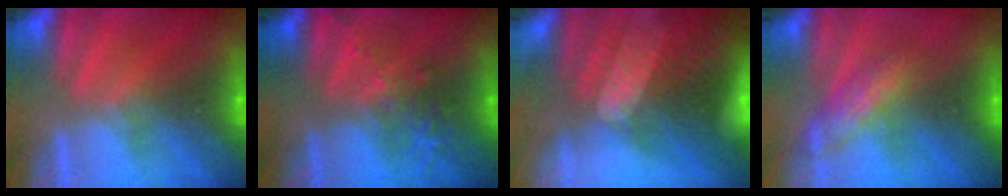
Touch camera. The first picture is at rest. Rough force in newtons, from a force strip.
{"total": 2.8}
{"total": 9.6}
{"total": 2.7}